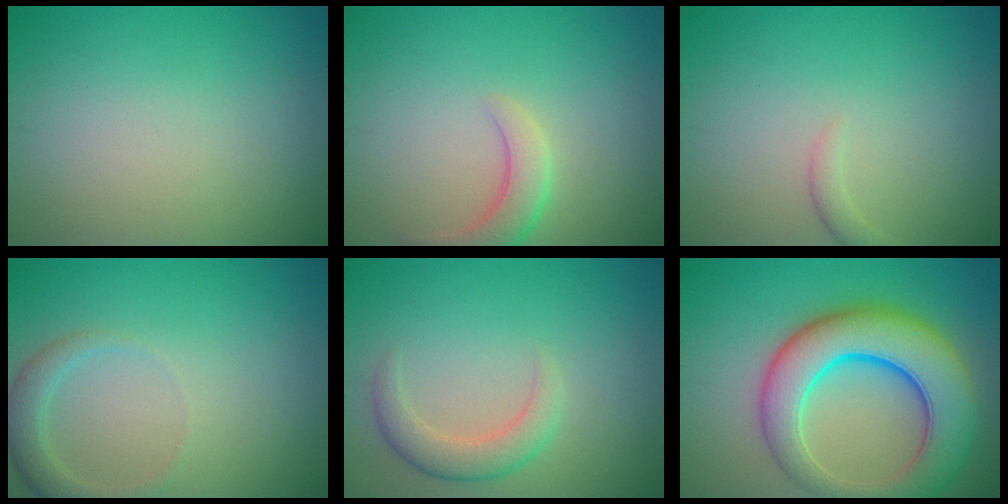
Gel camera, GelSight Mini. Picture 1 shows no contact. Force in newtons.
{"total": 2.9, "press": 2.8, "slide": 0.3}
{"total": 1.1, "press": 1.1, "slide": 0.2}
{"total": 2.2, "press": 2.2, "slide": 0.2}
{"total": 2.8, "press": 2.8, "slide": 0.2}
{"total": 10.1, "press": 10.1, "slide": 0.4}